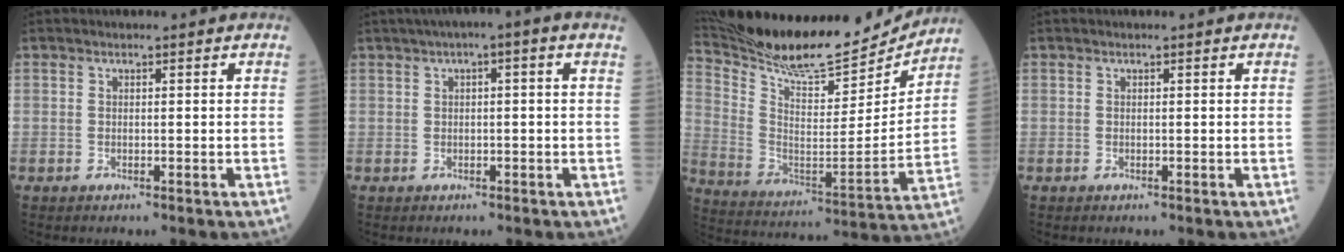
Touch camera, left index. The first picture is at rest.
{"total": 4.2, "force": [1.9, 0.2, 3.7], "torque": [-0.058, 0.023, 0.025]}
{"total": 23.0, "force": [21.5, 3.5, 7.6], "torque": [-0.147, -0.044, 0.335]}
{"total": 0.0}